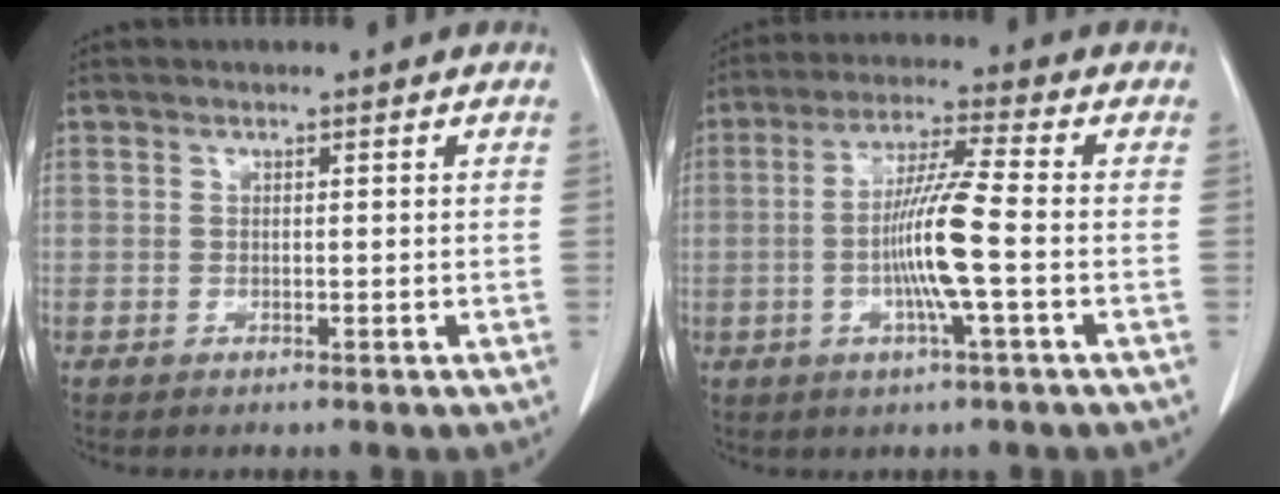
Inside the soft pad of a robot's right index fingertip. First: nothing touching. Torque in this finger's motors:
{"motor_torque": [1.77, -0.26, 0.80, 0.13]}